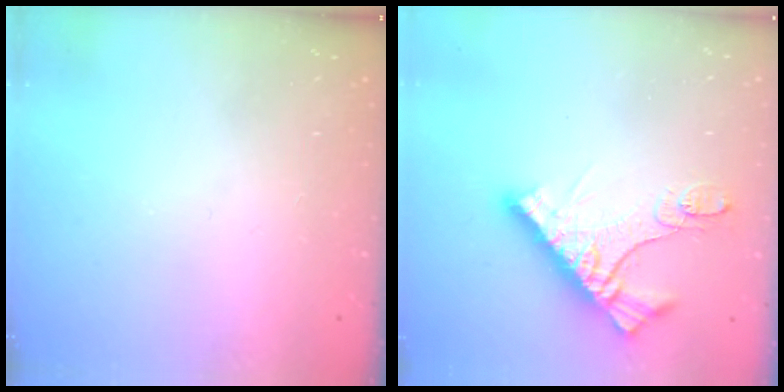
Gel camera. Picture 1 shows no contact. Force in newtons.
{"total": 12.3, "press": 12.2, "slide": 1.2}